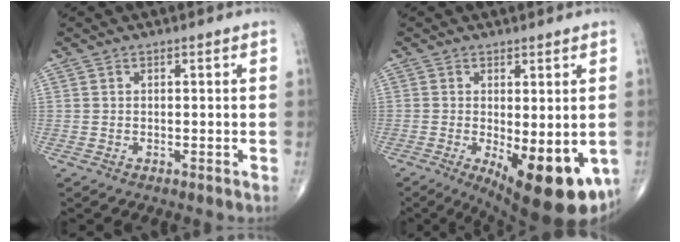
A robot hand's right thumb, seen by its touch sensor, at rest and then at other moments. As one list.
[{"total": 15.4, "force": [-4.5, 5.9, 13.5], "torque": [-0.153, -0.023, -0.045]}]